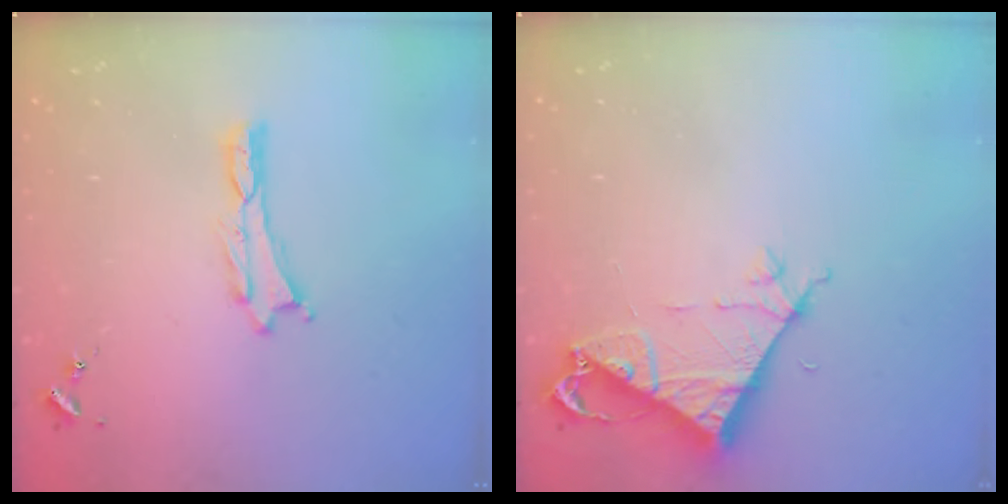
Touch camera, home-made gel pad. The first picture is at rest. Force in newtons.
{"total": 6.9, "press": 6.9, "slide": 0.5}